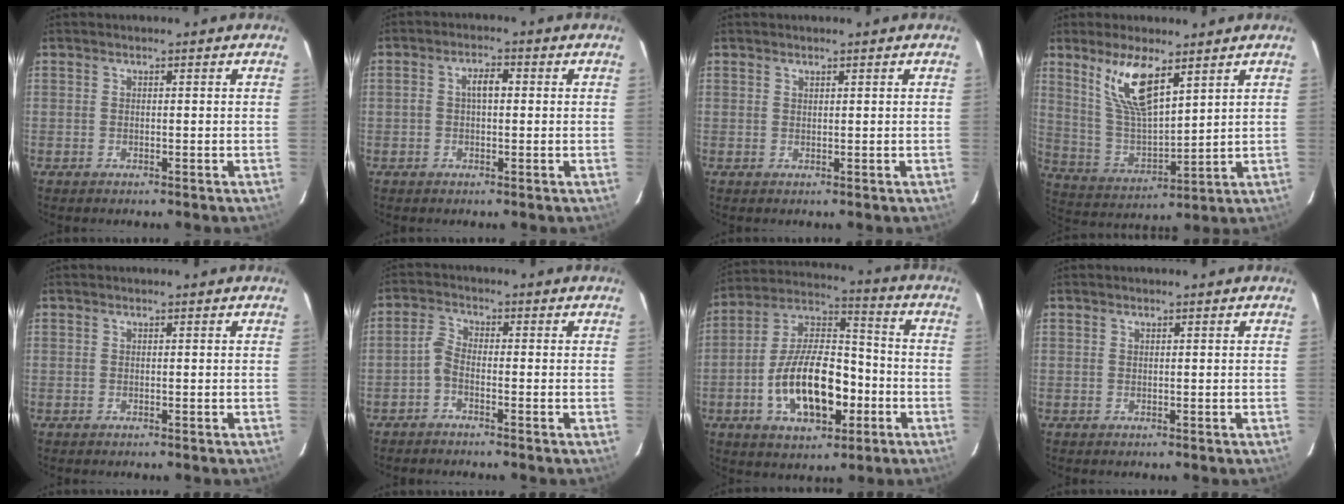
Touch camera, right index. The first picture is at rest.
{"total": 3.4, "force": [0.3, 1.8, 2.9], "torque": [-0.052, 0.012, 0.006]}
{"total": 0.6, "force": [0.5, 0.2, 0.1], "torque": [-0.002, -0.001, 0.010]}
{"total": 11.8, "force": [7.0, 3.5, 8.9], "torque": [-0.173, -0.002, 0.151]}
{"total": 0.0}
{"total": 2.3, "force": [-1.5, 0.9, 1.4], "torque": [-0.043, 0.009, -0.034]}
{"total": 18.0, "force": [-5.5, 8.9, 14.6], "torque": [-0.281, 0.012, -0.087]}
{"total": 0.0}